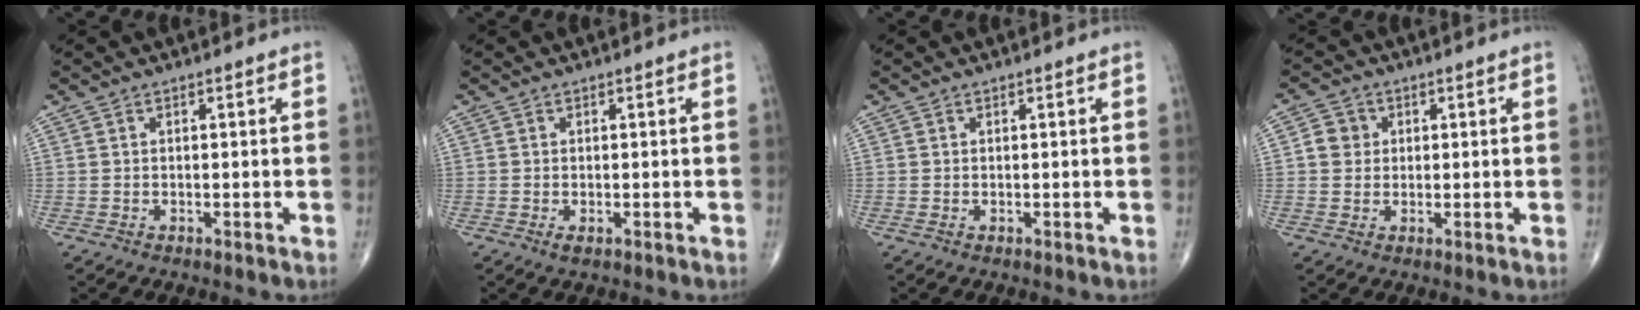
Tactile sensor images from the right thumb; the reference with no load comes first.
{"total": 1.1, "force": [-0.4, 0.5, 0.9], "torque": [-0.018, -0.004, -0.006]}
{"total": 0.0}
{"total": 3.9, "force": [0.6, 3.6, 1.3], "torque": [-0.004, 0.004, 0.005]}